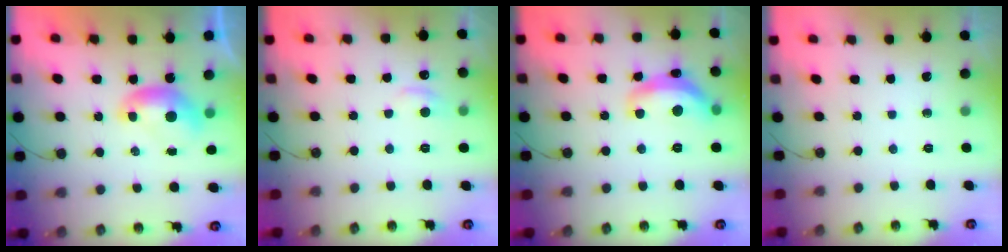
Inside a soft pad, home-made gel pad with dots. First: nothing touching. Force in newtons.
{"total": 1.1, "press": 0.6, "slide": 0.9}
{"total": 8.1, "press": 8.1, "slide": 0.6}
{"total": 0.0}